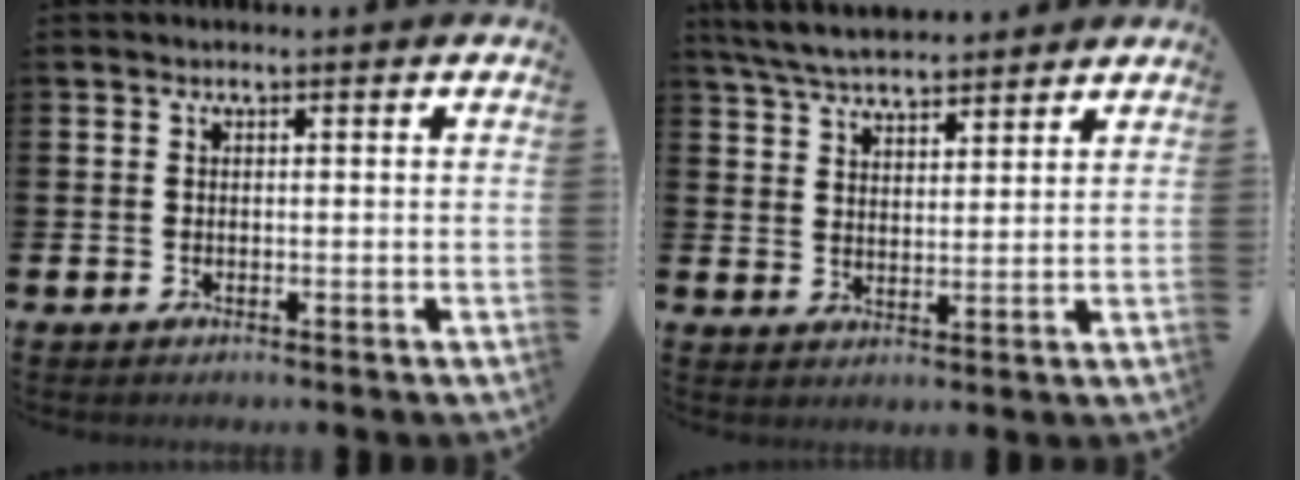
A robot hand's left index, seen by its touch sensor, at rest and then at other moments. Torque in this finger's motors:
{"motor_torque": [1.07, -1.07, 0.29, 0.21]}